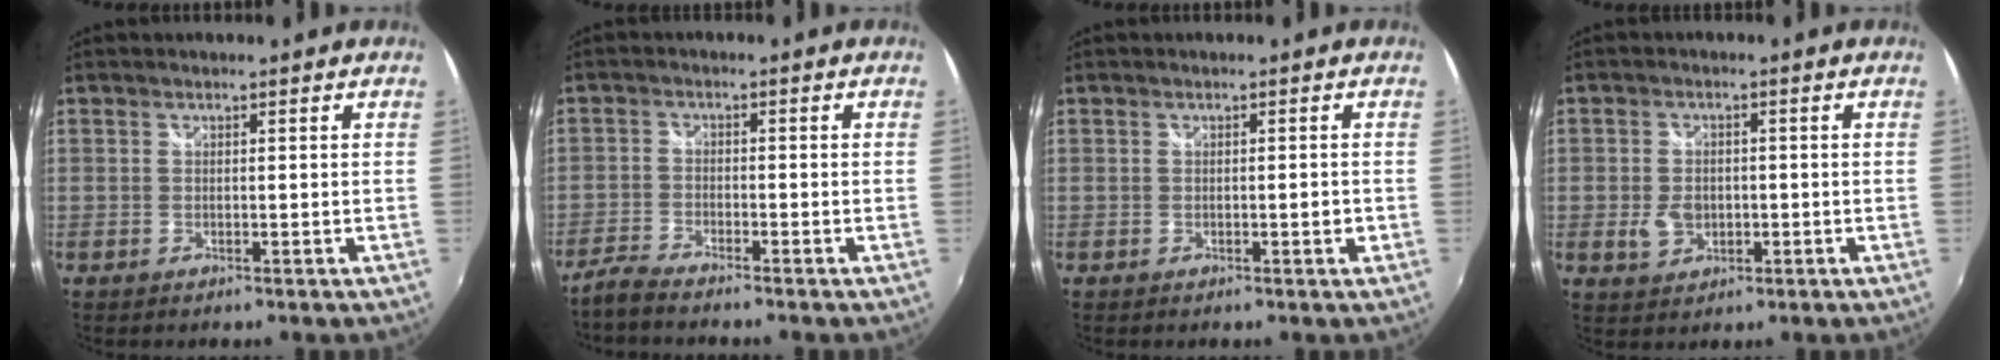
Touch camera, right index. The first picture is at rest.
{"total": 4.0, "force": [-3.8, 0.1, 1.3], "torque": [-0.046, -0.007, -0.079]}
{"total": 1.1, "force": [-0.3, 0.3, 1.0], "torque": [-0.013, 0.004, -0.003]}
{"total": 4.4, "force": [-0.7, 3.3, 2.8], "torque": [-0.061, 0.005, -0.007]}